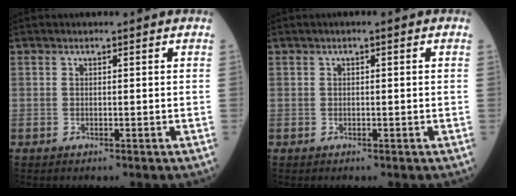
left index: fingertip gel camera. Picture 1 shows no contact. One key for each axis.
{"total": 0.7, "fx": 0.2, "fy": 0.1, "fz": 0.7, "tx": -0.009, "ty": 0.004, "tz": 0.000}